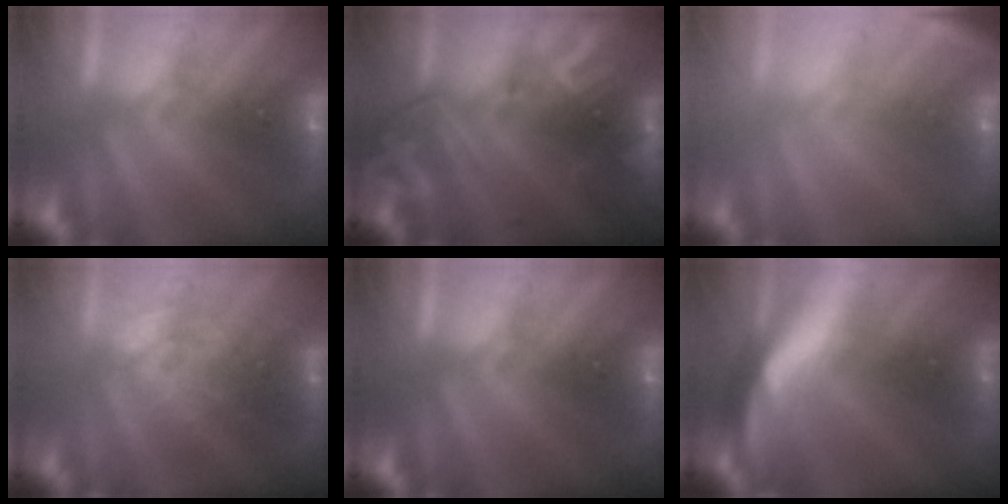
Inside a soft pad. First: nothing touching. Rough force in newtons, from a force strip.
{"total": 2.7}
{"total": 2.5}
{"total": 2.5}
{"total": 0.0}
{"total": 6.9}